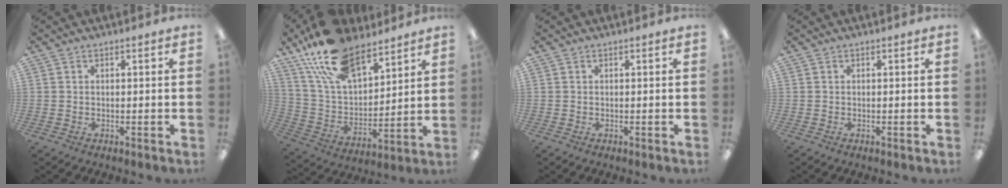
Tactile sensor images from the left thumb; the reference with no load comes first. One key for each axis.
{"total": 20.4, "fx": 14.7, "fy": 9.5, "fz": 10.4, "tx": -0.210, "ty": -0.069, "tz": 0.271}
{"total": 0.0}
{"total": 0.0}